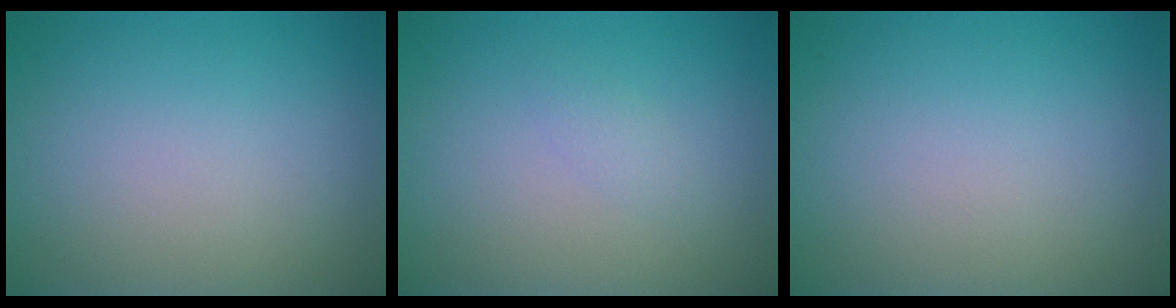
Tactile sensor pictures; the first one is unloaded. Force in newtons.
{"total": 0.9, "press": 0.9, "slide": 0.0}
{"total": 0.0}